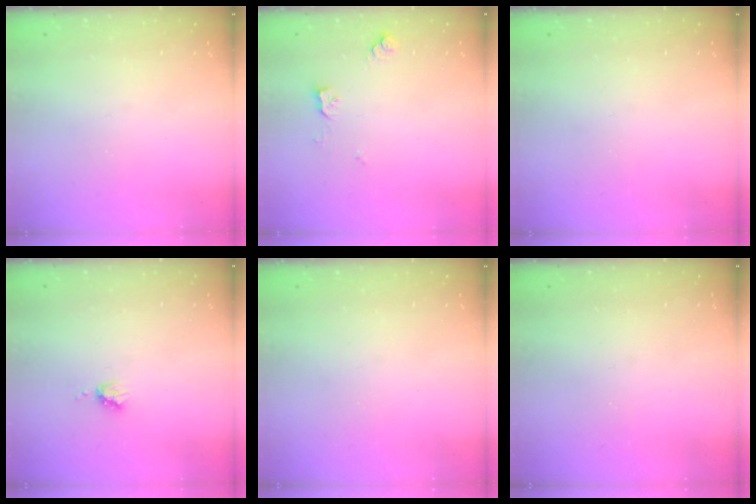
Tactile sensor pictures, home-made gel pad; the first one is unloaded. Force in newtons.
{"total": 5.7, "press": 5.6, "slide": 0.9}
{"total": 0.0}
{"total": 3.7, "press": 3.7, "slide": 0.4}
{"total": 0.0}
{"total": 1.7, "press": 1.7, "slide": 0.2}